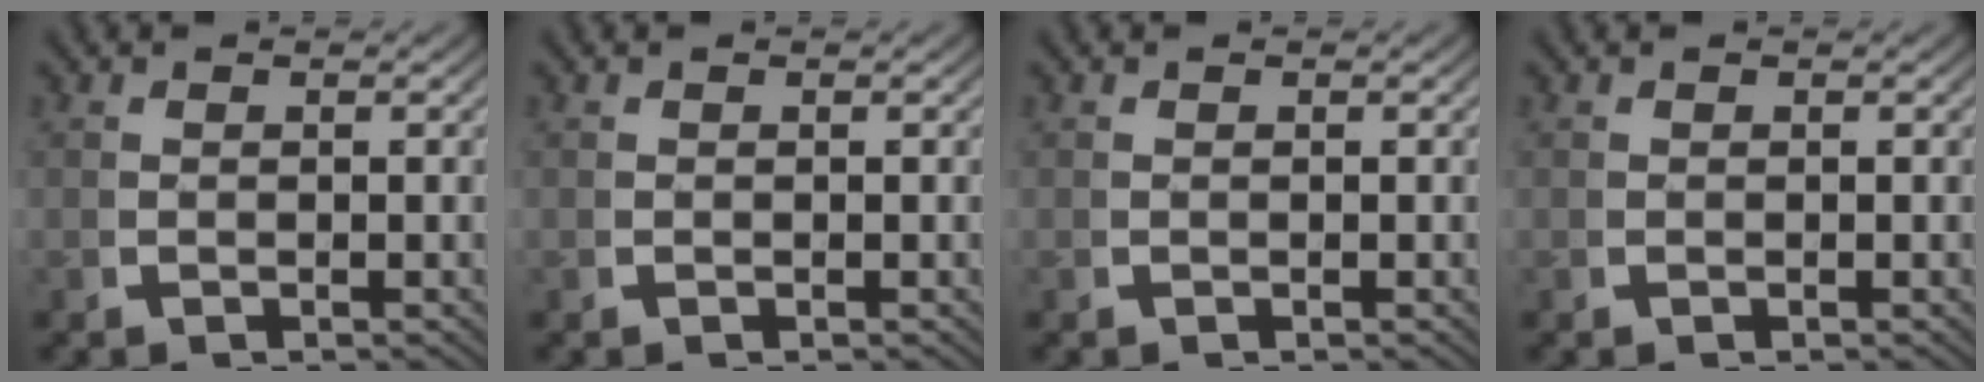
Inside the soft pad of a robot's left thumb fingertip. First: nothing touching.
{"total": 0.0}
{"total": 0.0}
{"total": 0.0}